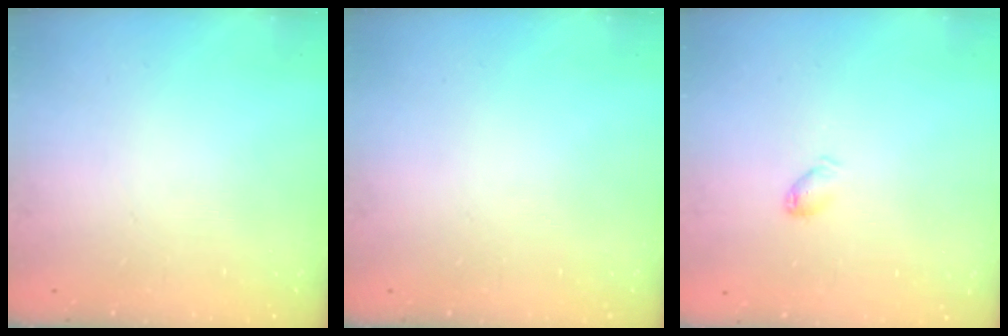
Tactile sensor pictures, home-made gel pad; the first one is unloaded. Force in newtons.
{"total": 0.0}
{"total": 3.0, "press": 3.0, "slide": 0.4}